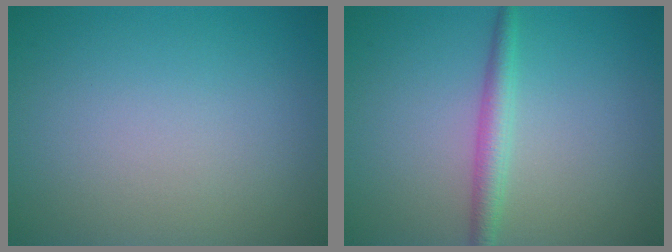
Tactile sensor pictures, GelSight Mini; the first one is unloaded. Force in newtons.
{"total": 2.3, "press": 2.3, "slide": 0.0}